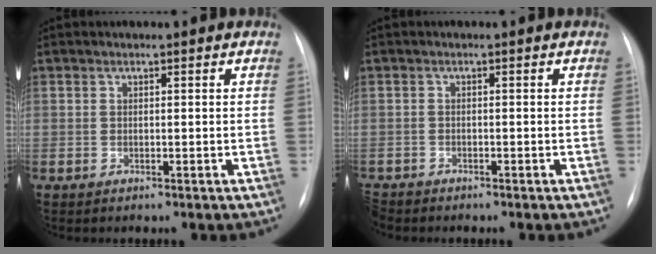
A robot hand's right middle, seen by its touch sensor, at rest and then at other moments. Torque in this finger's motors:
{"motor_torque": [0.03, -0.03, 0.10, 0.03]}